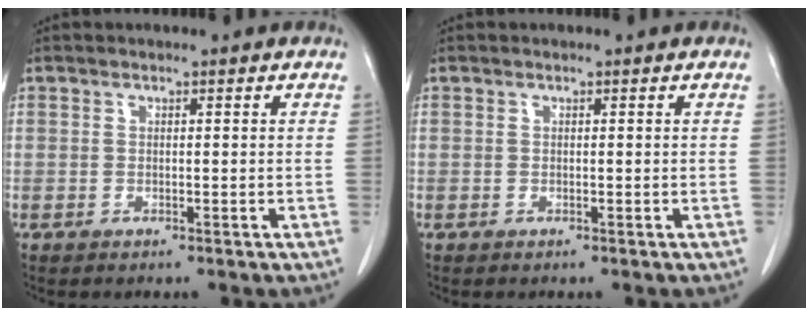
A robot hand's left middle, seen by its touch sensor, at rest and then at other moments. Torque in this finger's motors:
{"motor_torque": [-0.04, 0.01, 0.01, 0.00]}